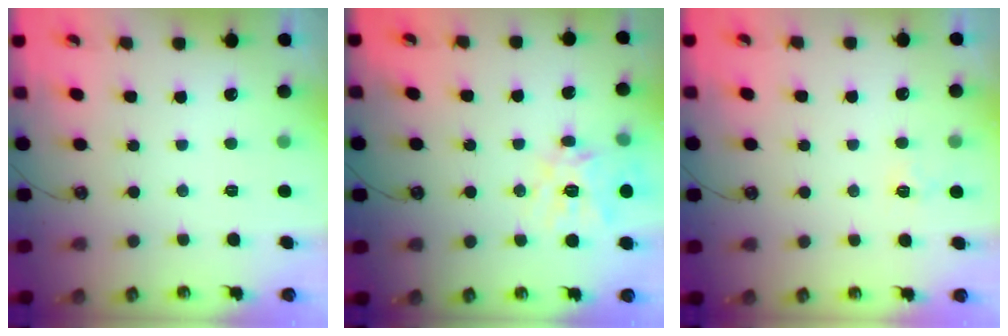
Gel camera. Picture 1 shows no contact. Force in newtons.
{"total": 13.7, "press": 13.6, "slide": 1.8}
{"total": 3.4, "press": 3.3, "slide": 0.5}